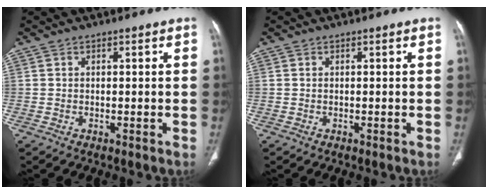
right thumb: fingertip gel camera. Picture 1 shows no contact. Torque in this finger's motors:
{"motor_torque": [0.89, 0.84, 0.21, -0.30, -0.05]}